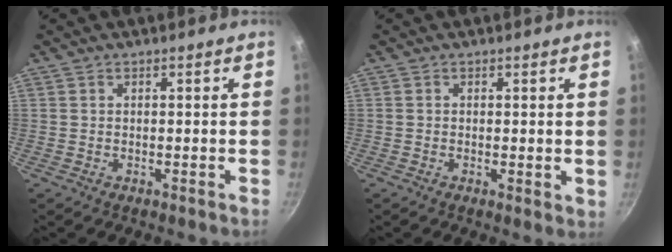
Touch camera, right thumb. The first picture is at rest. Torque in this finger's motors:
{"motor_torque": [-0.50, -0.29, -0.29, -0.03, -0.14]}